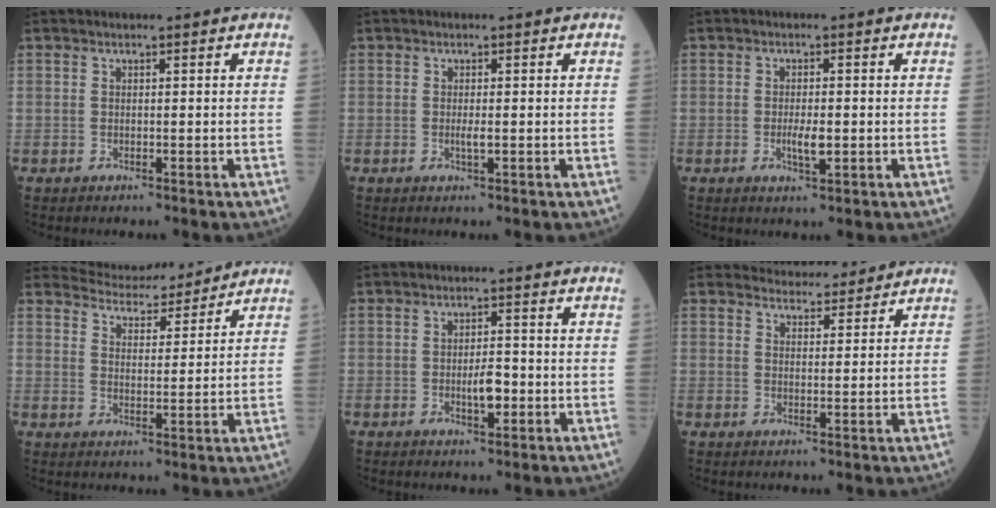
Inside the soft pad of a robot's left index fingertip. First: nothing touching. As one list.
[{"total": 0.8, "force": [-0.2, 0.1, 0.8], "torque": [-0.016, -0.006, -0.003]}, {"total": 2.4, "force": [-0.6, 0.6, 2.2], "torque": [-0.044, -0.006, -0.009]}, {"total": 9.3, "force": [9.1, 1.6, 0.9], "torque": [-0.020, 0.012, 0.139]}, {"total": 3.4, "force": [-1.0, 1.1, 3.0], "torque": [-0.049, -0.002, -0.017]}, {"total": 6.1, "force": [5.9, 1.5, 0.2], "torque": [0.003, 0.009, 0.077]}]